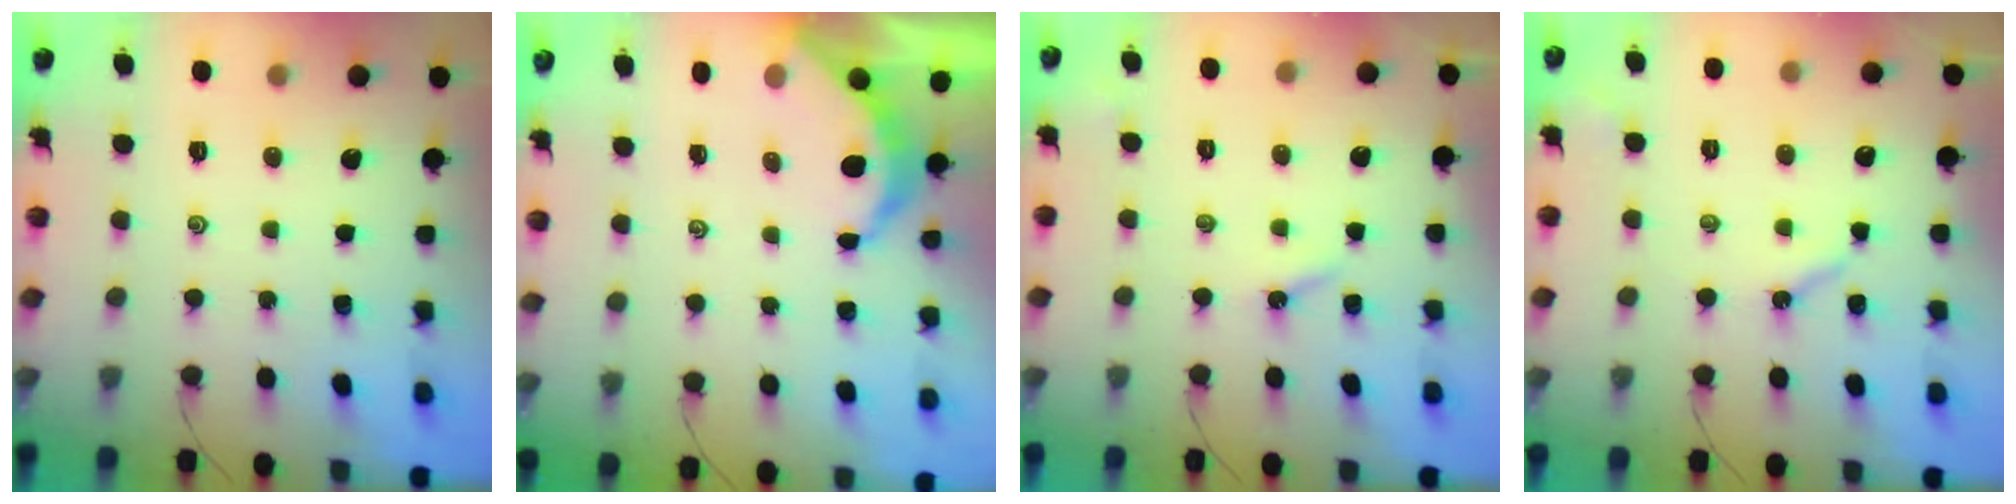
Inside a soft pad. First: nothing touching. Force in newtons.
{"total": 5.0, "press": 5.0, "slide": 0.2}
{"total": 2.9, "press": 2.8, "slide": 0.3}
{"total": 3.9, "press": 3.9, "slide": 0.1}